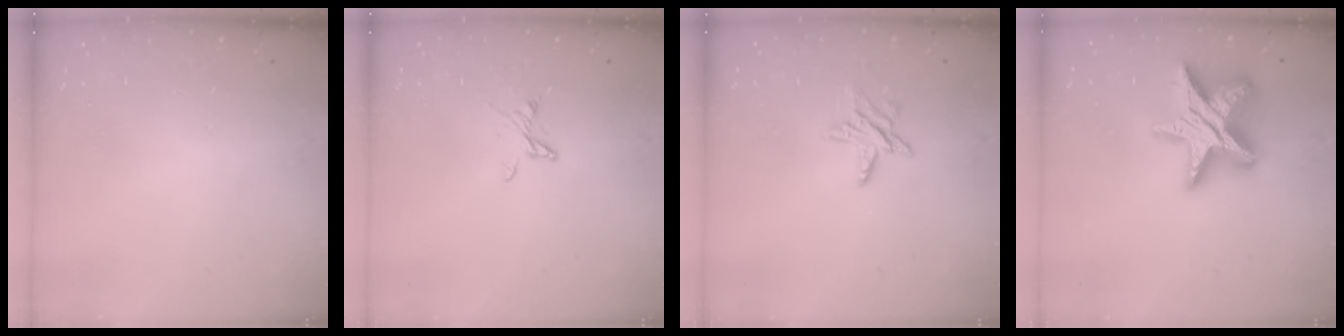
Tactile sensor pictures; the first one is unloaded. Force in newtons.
{"total": 5.0, "press": 5.0, "slide": 0.7}
{"total": 6.8, "press": 6.8, "slide": 0.4}
{"total": 20.3, "press": 20.2, "slide": 1.8}